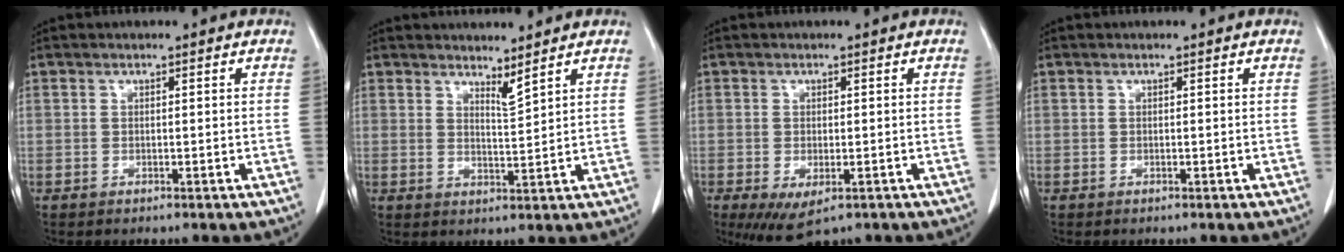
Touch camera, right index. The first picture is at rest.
{"total": 2.6, "force": [2.3, -0.3, 1.1], "torque": [-0.020, -0.014, 0.045]}
{"total": 5.8, "force": [-3.2, 2.5, 4.2], "torque": [-0.064, -0.014, -0.045]}
{"total": 0.0}